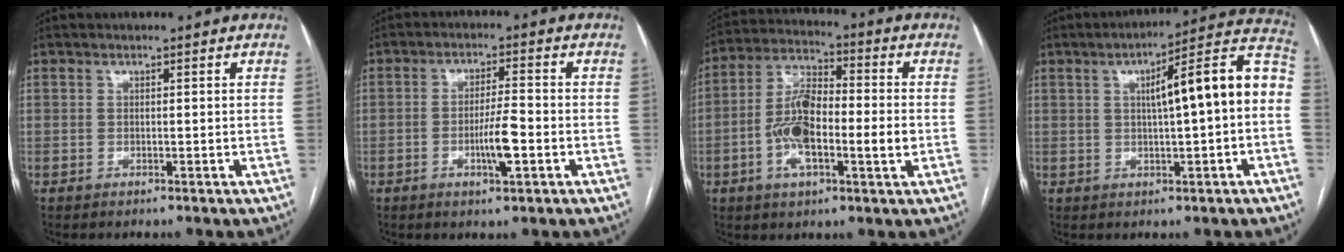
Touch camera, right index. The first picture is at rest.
{"total": 5.7, "force": [-1.8, 0.6, 5.4], "torque": [-0.099, -0.003, -0.030]}
{"total": 12.3, "force": [-1.8, 4.0, 11.5], "torque": [-0.228, 0.019, -0.036]}
{"total": 14.0, "force": [1.1, 1.3, 13.9], "torque": [-0.190, 0.041, 0.012]}